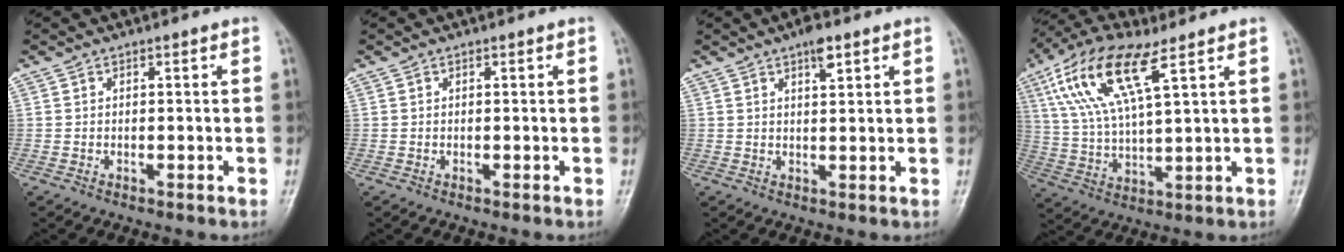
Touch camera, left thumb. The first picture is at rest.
{"total": 0.0}
{"total": 3.6, "force": [2.2, 1.2, 2.6], "torque": [-0.035, -0.007, 0.035]}
{"total": 15.2, "force": [7.2, 4.9, 12.5], "torque": [-0.260, -0.004, 0.140]}